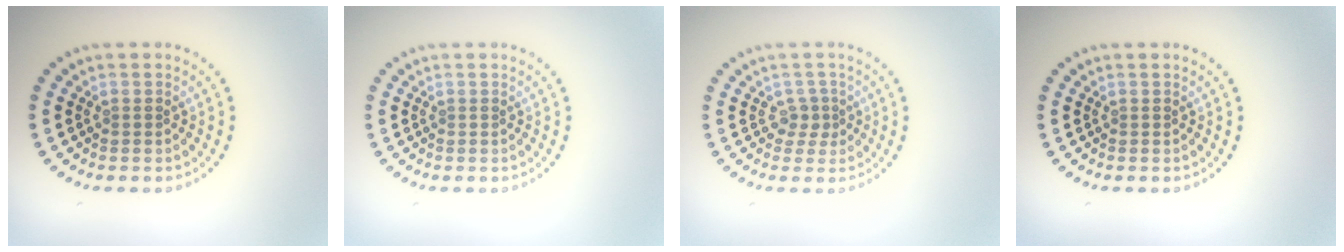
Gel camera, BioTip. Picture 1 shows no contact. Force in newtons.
{"total": 0.0}
{"total": 1.5, "press": 1.0, "slide": 1.1}
{"total": 0.0}